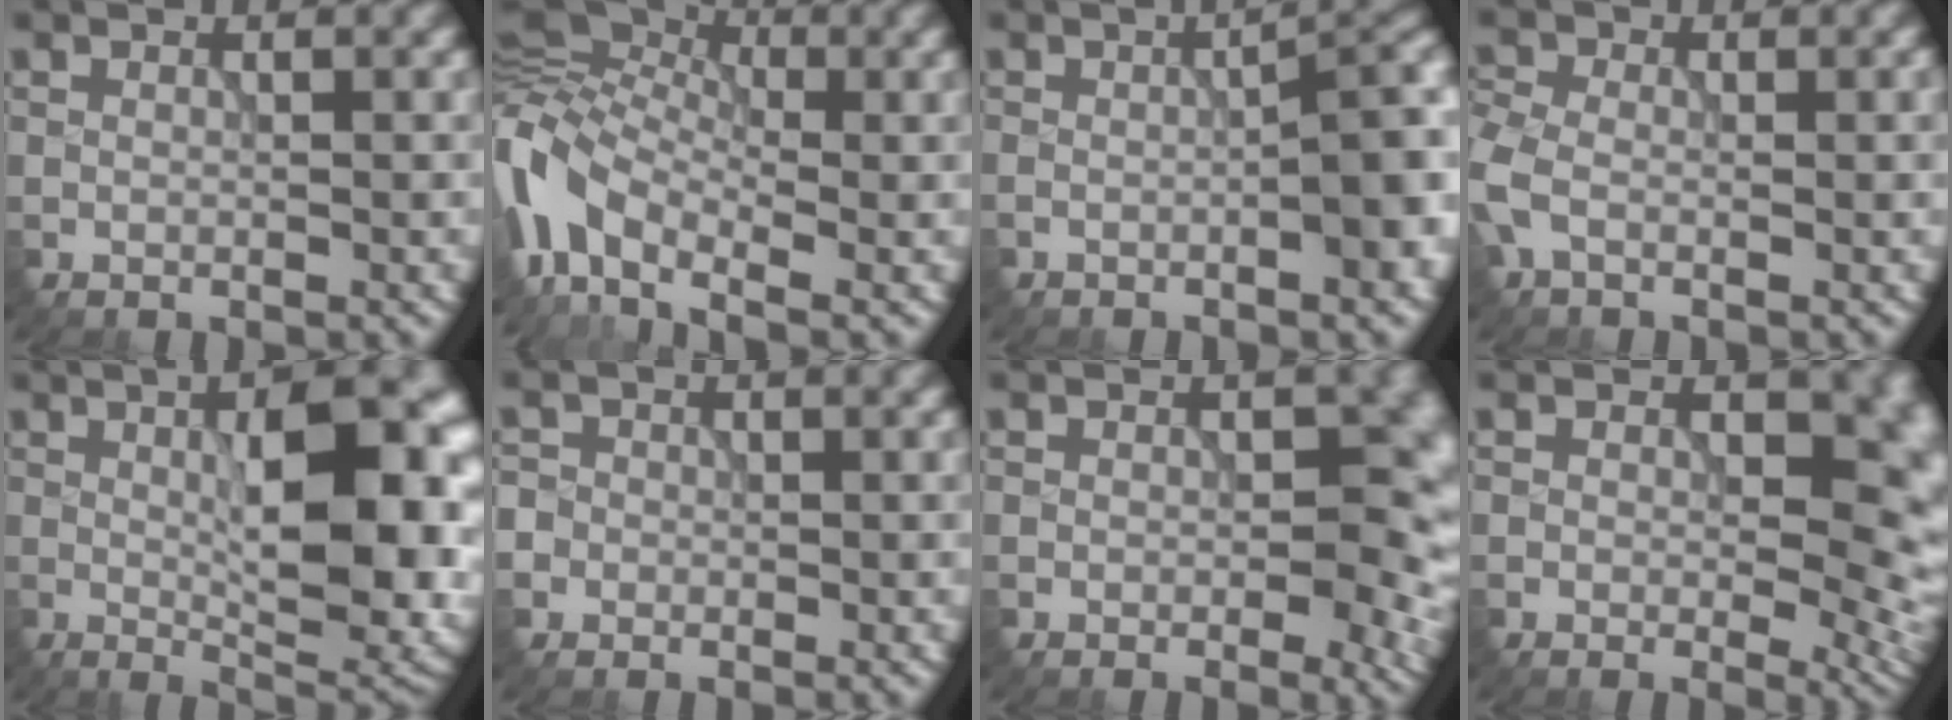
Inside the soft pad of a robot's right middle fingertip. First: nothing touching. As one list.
[{"total": 9.0, "force": [-2.9, 5.5, 6.4], "torque": [-0.142, 0.006, -0.079]}, {"total": 7.9, "force": [-0.9, 2.5, 7.4], "torque": [-0.064, 0.007, -0.015]}, {"total": 3.8, "force": [-0.5, 2.5, 2.9], "torque": [-0.066, 0.002, -0.021]}, {"total": 13.4, "force": [0.4, 5.2, 12.3], "torque": [-0.143, 0.007, 0.008]}, {"total": 2.4, "force": [-0.5, 2.3, 0.3], "torque": [0.003, 0.010, -0.020]}, {"total": 8.5, "force": [-0.7, 4.7, 7.0], "torque": [-0.062, -0.005, -0.011]}, {"total": 11.2, "force": [0.9, 6.9, 8.8], "torque": [-0.078, -0.011, 0.020]}]